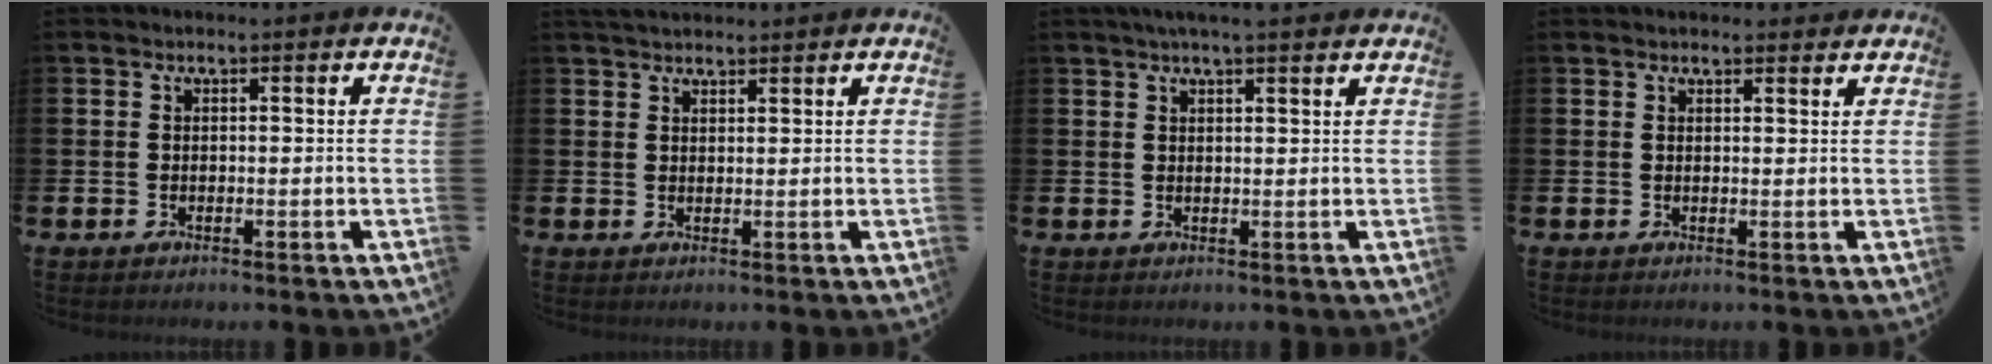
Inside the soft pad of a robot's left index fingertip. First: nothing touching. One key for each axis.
{"total": 2.5, "fx": 2.4, "fy": 0.6, "fz": 0.4, "tx": -0.004, "ty": -0.007, "tz": 0.042}
{"total": 2.9, "fx": 2.6, "fy": 0.1, "fz": 1.4, "tx": -0.025, "ty": -0.005, "tz": 0.044}
{"total": 1.4, "fx": 1.4, "fy": 0.2, "fz": 0.0, "tx": 0.006, "ty": -0.004, "tz": 0.025}